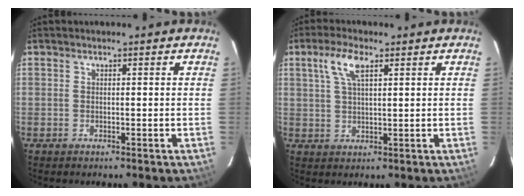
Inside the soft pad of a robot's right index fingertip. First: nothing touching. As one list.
[{"total": 5.6, "force": [2.7, 1.6, 4.7], "torque": [-0.093, 0.009, 0.053]}]